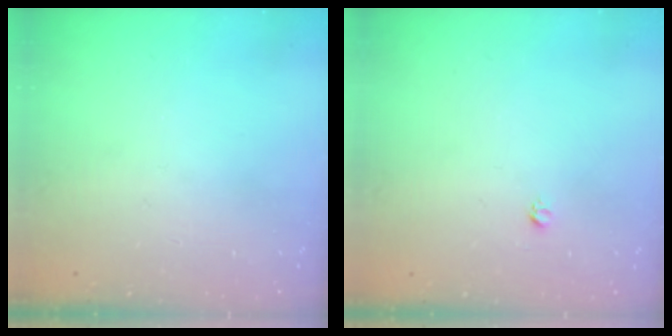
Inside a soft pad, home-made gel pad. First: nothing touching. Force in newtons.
{"total": 3.1, "press": 3.1, "slide": 0.3}